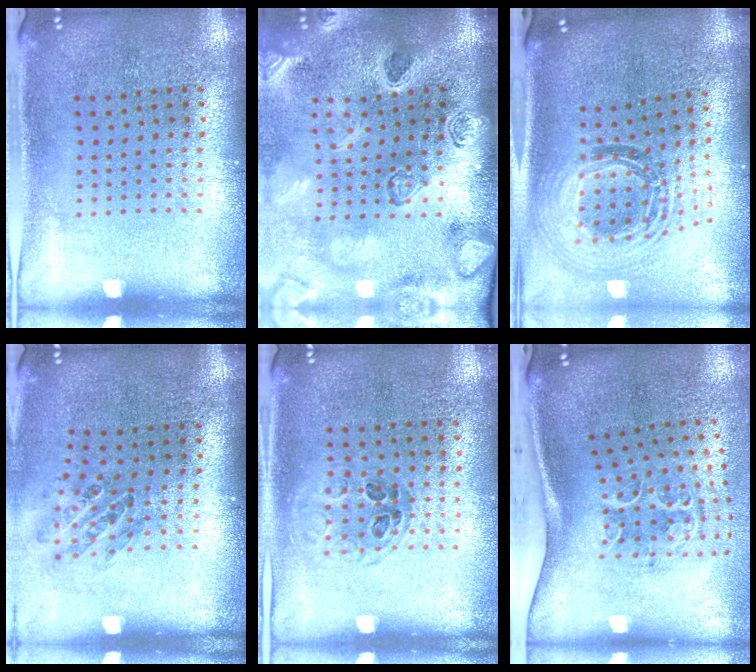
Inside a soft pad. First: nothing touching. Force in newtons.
{"total": 4.3, "press": 3.3, "slide": 2.8}
{"total": 1.6, "press": 1.4, "slide": 0.8}
{"total": 0.9, "press": 0.9, "slide": 0.1}
{"total": 1.0, "press": 0.7, "slide": 0.6}
{"total": 1.9, "press": 1.4, "slide": 1.3}